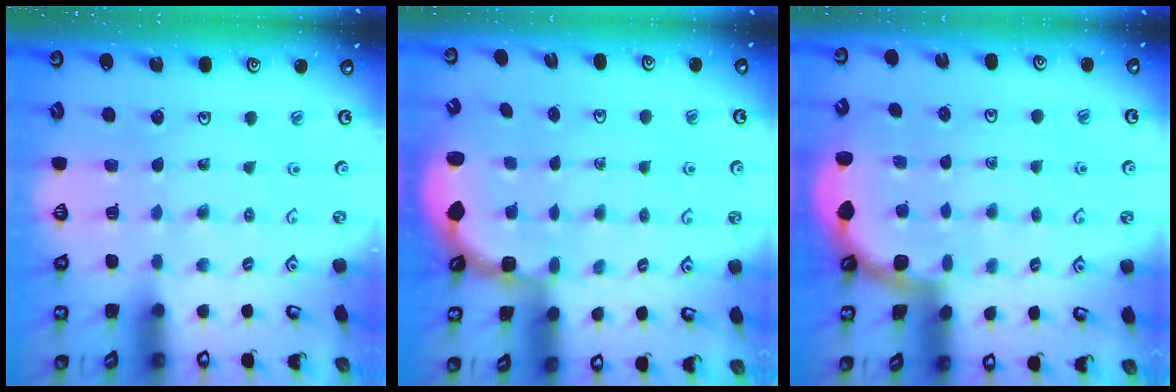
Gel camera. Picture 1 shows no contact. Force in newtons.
{"total": 2.9, "press": 1.7, "slide": 2.3}
{"total": 1.7, "press": 1.7, "slide": 0.1}